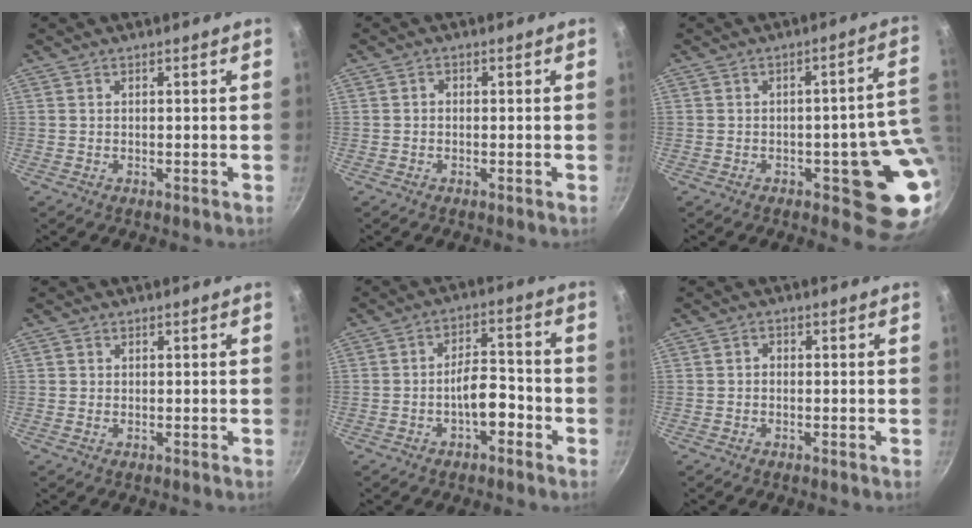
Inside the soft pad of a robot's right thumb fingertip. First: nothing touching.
{"total": 0.8, "force": [-0.3, 0.7, 0.3], "torque": [-0.005, 0.005, -0.005]}
{"total": 12.0, "force": [-0.8, 5.2, 10.8], "torque": [-0.062, 0.003, -0.010]}
{"total": 0.5, "force": [0.1, 0.5, 0.0], "torque": [0.002, -0.001, -0.001]}
{"total": 6.7, "force": [-3.0, 3.2, 5.1], "torque": [-0.056, 0.040, -0.046]}
{"total": 1.0, "force": [-0.4, 0.8, 0.4], "torque": [-0.006, 0.005, -0.008]}